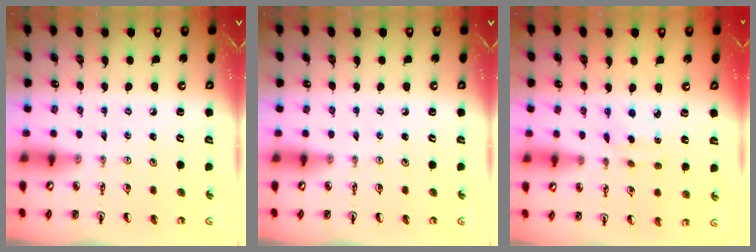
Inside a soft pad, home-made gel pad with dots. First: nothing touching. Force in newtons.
{"total": 0.0}
{"total": 3.1, "press": 3.1, "slide": 0.6}